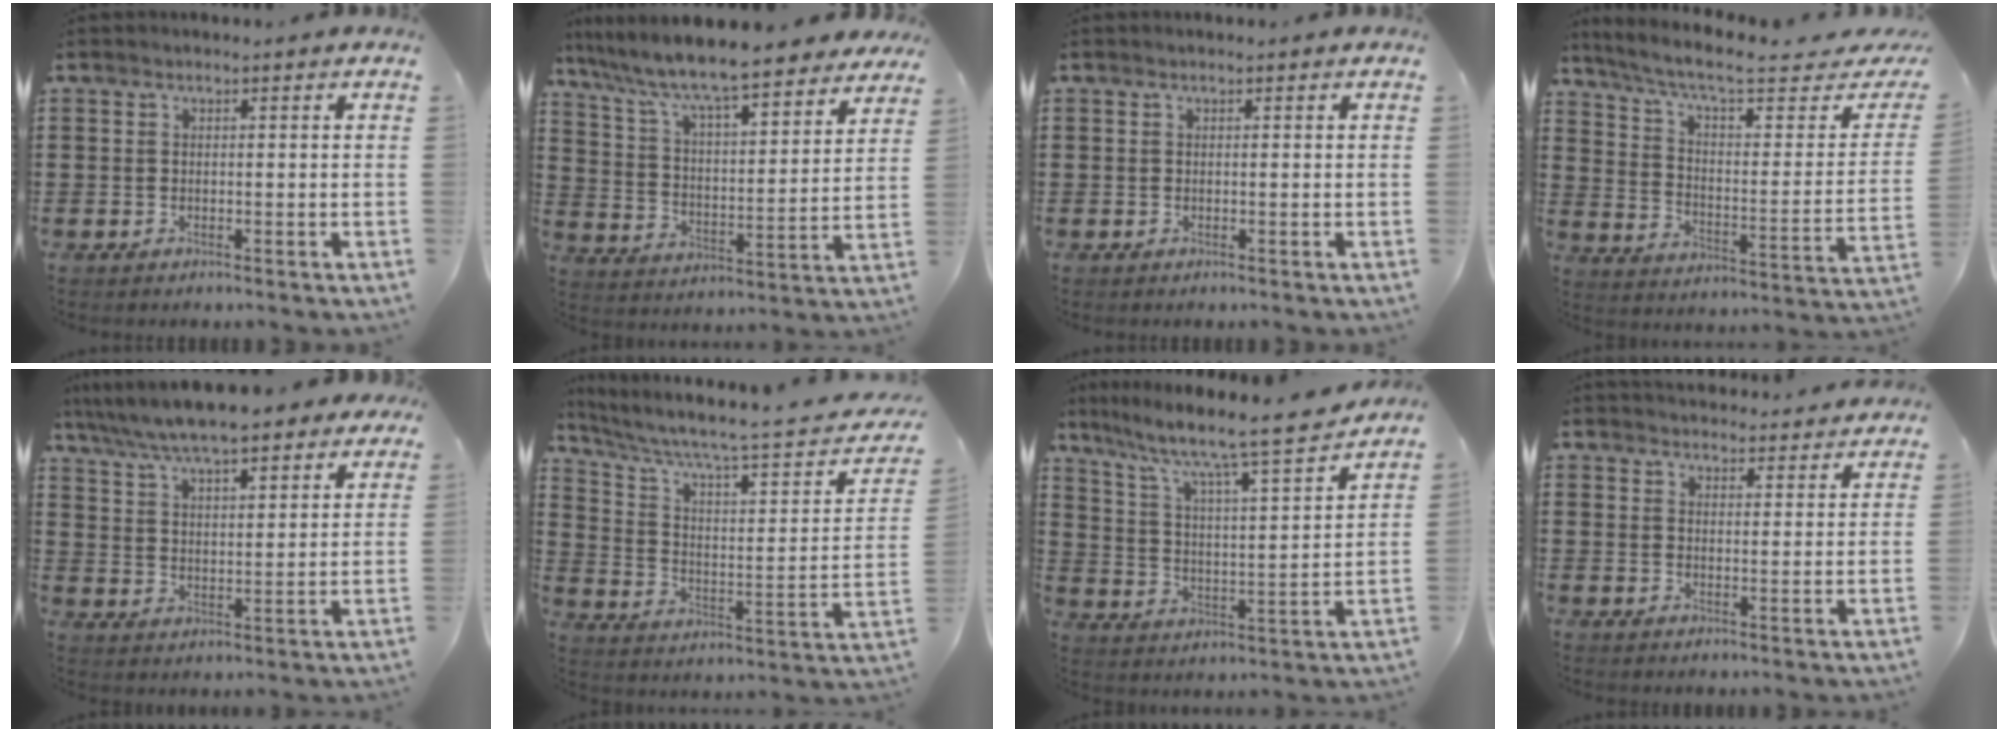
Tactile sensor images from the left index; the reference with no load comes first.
{"total": 7.7, "force": [7.0, 0.4, 3.2], "torque": [-0.094, -0.052, 0.115]}
{"total": 0.0}
{"total": 7.4, "force": [5.4, 0.9, 4.9], "torque": [-0.117, -0.037, 0.087]}
{"total": 7.6, "force": [7.0, 1.0, 2.9], "torque": [-0.086, -0.030, 0.123]}
{"total": 6.2, "force": [4.6, 0.4, 4.1], "torque": [-0.100, -0.033, 0.069]}
{"total": 7.7, "force": [6.5, 0.1, 4.1], "torque": [-0.109, -0.053, 0.099]}
{"total": 3.7, "force": [3.7, 0.1, 0.1], "torque": [-0.005, -0.022, 0.067]}